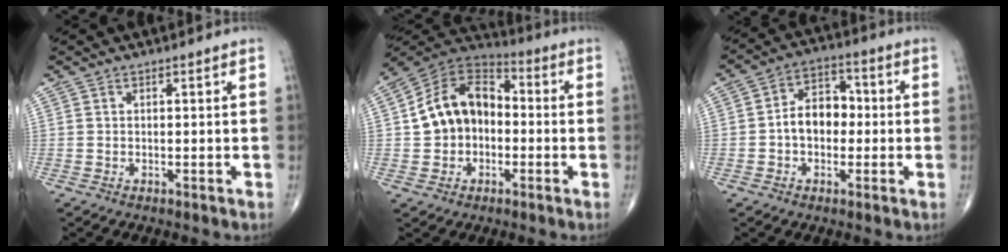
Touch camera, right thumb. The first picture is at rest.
{"total": 14.4, "force": [-0.6, 10.8, 9.5], "torque": [-0.138, 0.041, -0.025]}
{"total": 8.6, "force": [-0.8, 6.1, 5.9], "torque": [-0.072, 0.030, -0.025]}